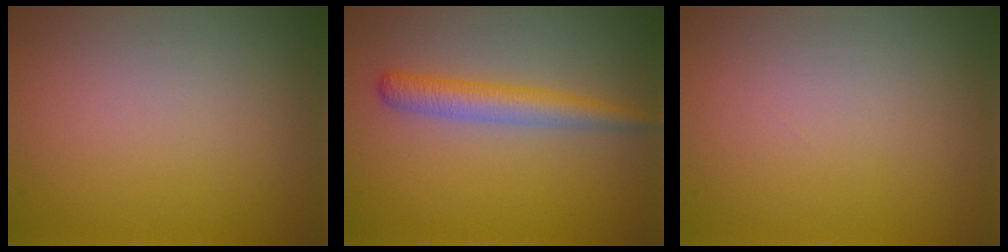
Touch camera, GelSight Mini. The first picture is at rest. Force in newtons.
{"total": 2.9, "press": 2.9, "slide": 0.1}
{"total": 0.0}